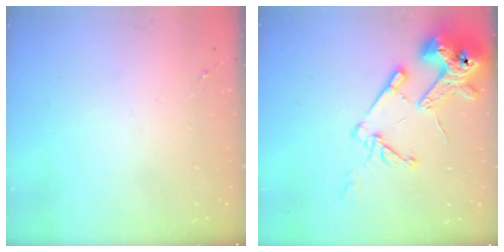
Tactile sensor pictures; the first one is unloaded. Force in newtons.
{"total": 17.2, "press": 17.1, "slide": 2.1}